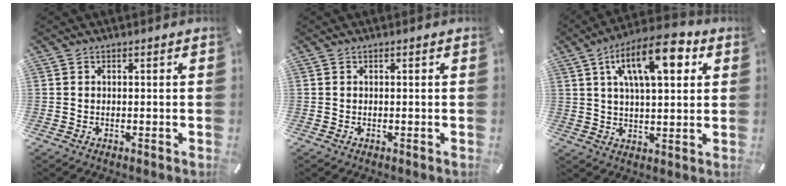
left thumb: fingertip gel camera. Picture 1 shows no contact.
{"total": 0.0}
{"total": 15.5, "force": [6.8, 6.7, 12.2], "torque": [-0.185, -0.017, 0.110]}